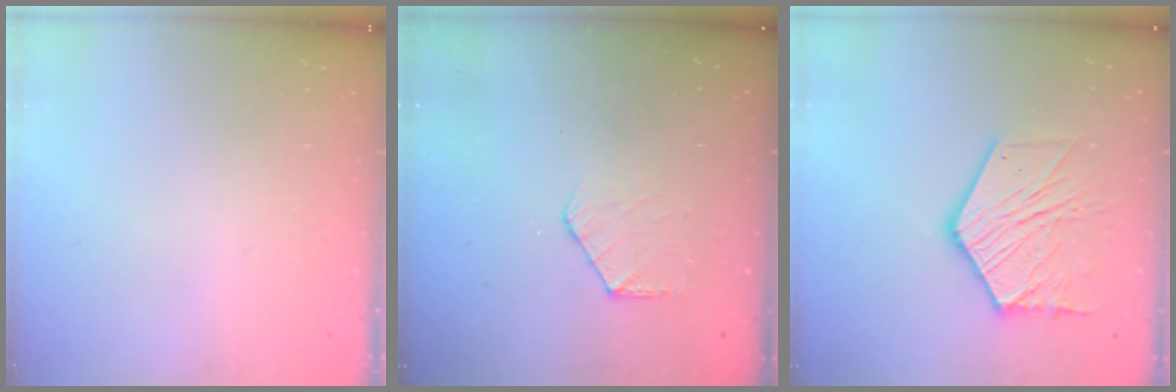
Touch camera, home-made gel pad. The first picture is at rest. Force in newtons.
{"total": 6.3, "press": 6.2, "slide": 0.7}
{"total": 14.4, "press": 14.4, "slide": 1.1}